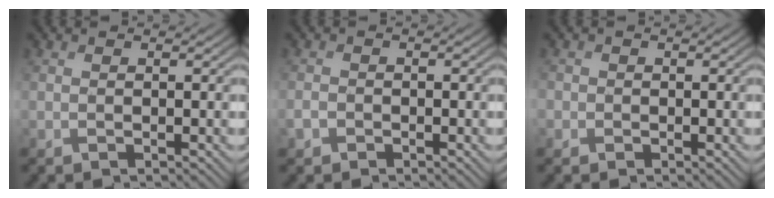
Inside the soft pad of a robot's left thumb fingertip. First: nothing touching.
{"total": 1.5, "force": [-0.8, 1.1, 0.5], "torque": [-0.014, -0.002, -0.022]}
{"total": 1.3, "force": [-0.1, 1.3, 0.0], "torque": [0.005, -0.002, -0.007]}